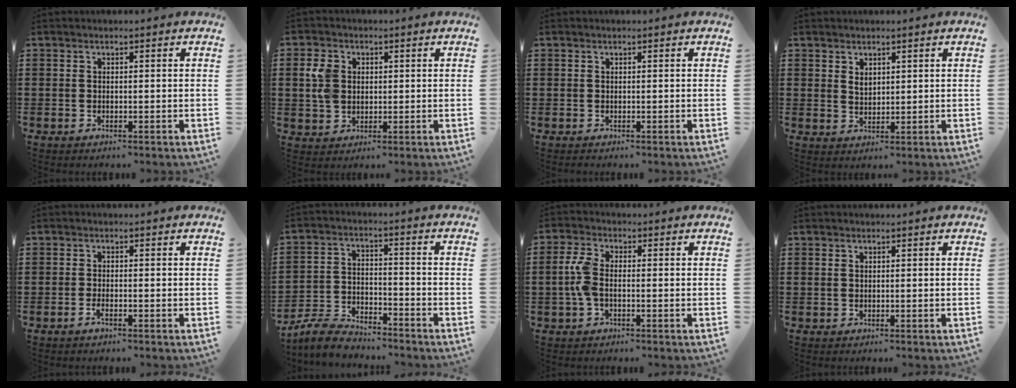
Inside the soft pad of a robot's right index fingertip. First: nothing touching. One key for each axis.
{"total": 4.3, "fx": 0.9, "fy": 3.5, "fz": 2.3, "tx": -0.063, "ty": 0.012, "tz": 0.012}
{"total": 0.0}
{"total": 1.8, "fx": 1.3, "fy": 1.1, "fz": 0.8, "tx": -0.018, "ty": 0.003, "tz": 0.024}
{"total": 1.3, "fx": -0.9, "fy": 0.2, "fz": 0.9, "tx": -0.018, "ty": -0.004, "tz": -0.016}
{"total": 5.6, "fx": -5.3, "fy": 1.2, "fz": 1.1, "tx": -0.033, "ty": 0.009, "tz": -0.107}
{"total": 4.5, "fx": -0.6, "fy": 2.2, "fz": 3.9, "tx": -0.099, "ty": -0.003, "tz": -0.018}
{"total": 0.5, "fx": 0.2, "fy": 0.4, "fz": 0.2, "tx": -0.003, "ty": 0.003, "tz": 0.005}